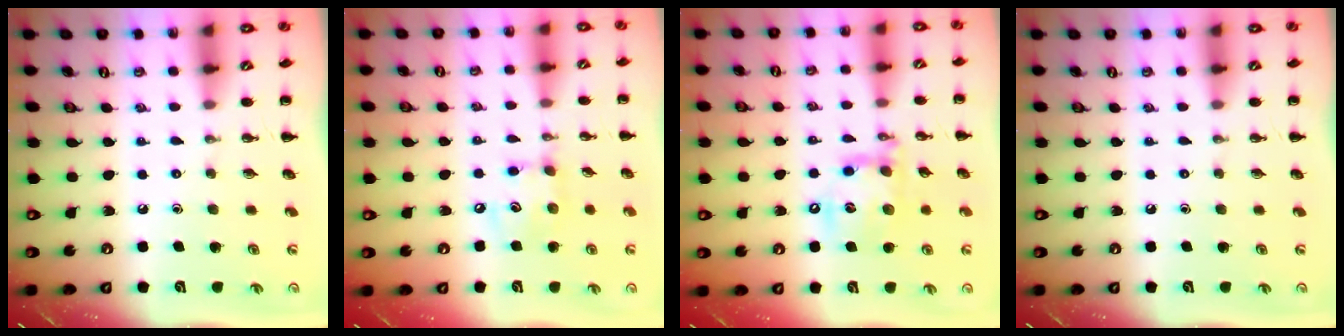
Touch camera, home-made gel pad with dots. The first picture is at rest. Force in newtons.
{"total": 6.8, "press": 6.8, "slide": 0.6}
{"total": 15.4, "press": 15.1, "slide": 2.9}
{"total": 0.0}